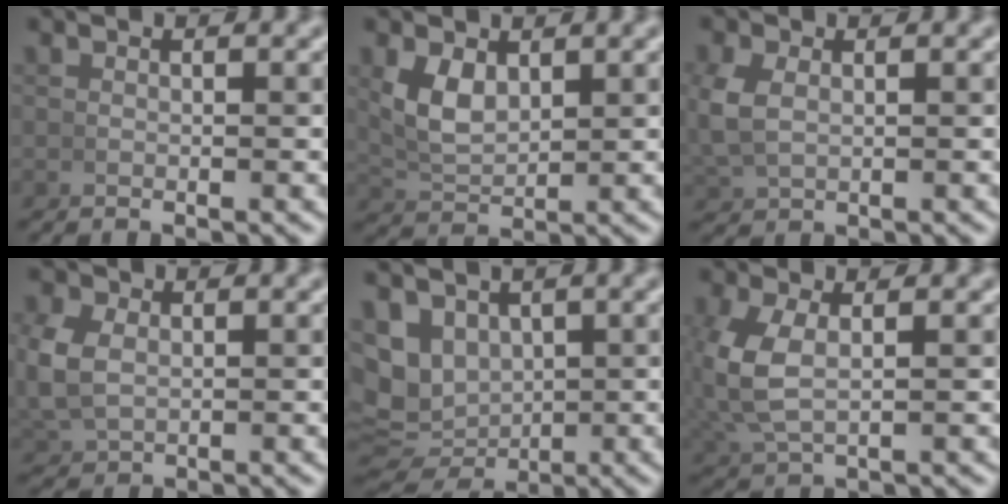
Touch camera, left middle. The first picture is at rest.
{"total": 3.3, "force": [1.3, 2.0, 2.3], "torque": [-0.055, -0.004, 0.033]}
{"total": 2.8, "force": [0.5, 2.2, 1.7], "torque": [-0.056, -0.008, 0.022]}
{"total": 3.8, "force": [0.4, 3.1, 2.1], "torque": [-0.071, -0.016, 0.024]}
{"total": 9.7, "force": [-0.1, 8.5, 4.6], "torque": [-0.129, -0.052, 0.022]}
{"total": 4.0, "force": [0.7, 2.3, 3.1], "torque": [-0.097, -0.007, 0.027]}